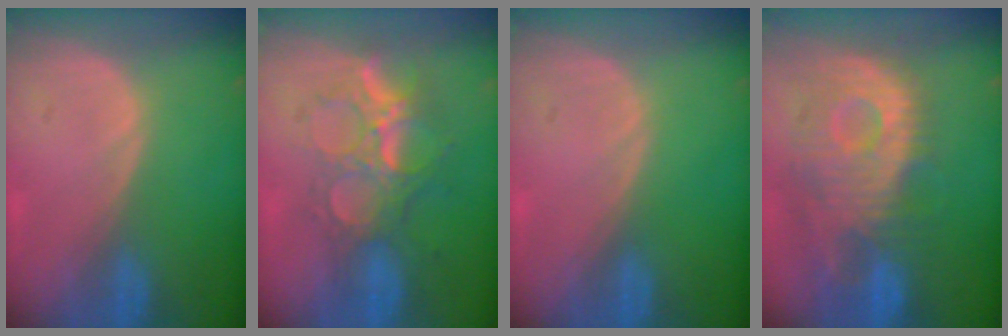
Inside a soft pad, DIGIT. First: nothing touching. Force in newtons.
{"total": 9.0, "press": 8.0, "slide": 4.0}
{"total": 0.0}
{"total": 11.9, "press": 10.7, "slide": 5.3}